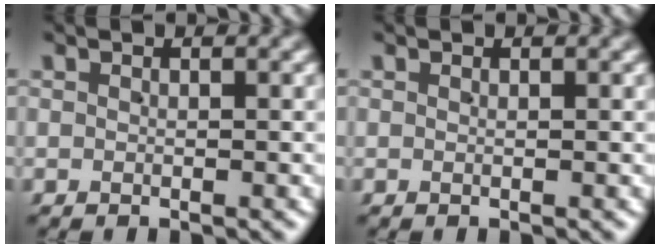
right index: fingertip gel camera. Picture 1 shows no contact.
{"total": 0.0}